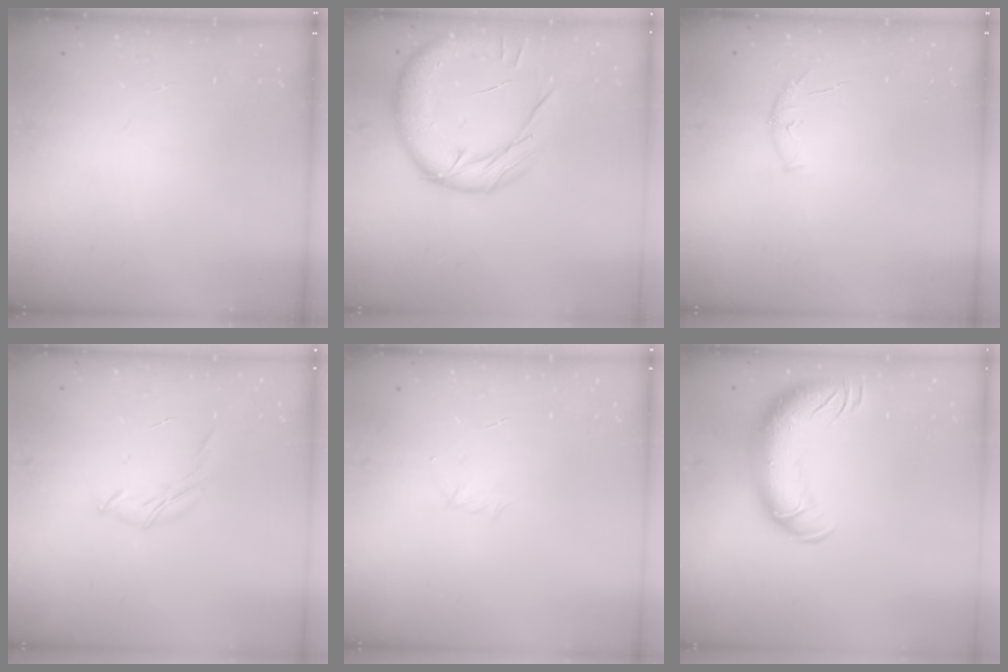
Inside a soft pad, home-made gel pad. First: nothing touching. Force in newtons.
{"total": 15.2, "press": 15.1, "slide": 1.7}
{"total": 5.6, "press": 5.5, "slide": 1.1}
{"total": 4.7, "press": 4.6, "slide": 0.9}
{"total": 2.9, "press": 2.8, "slide": 0.8}
{"total": 14.6, "press": 14.2, "slide": 3.3}